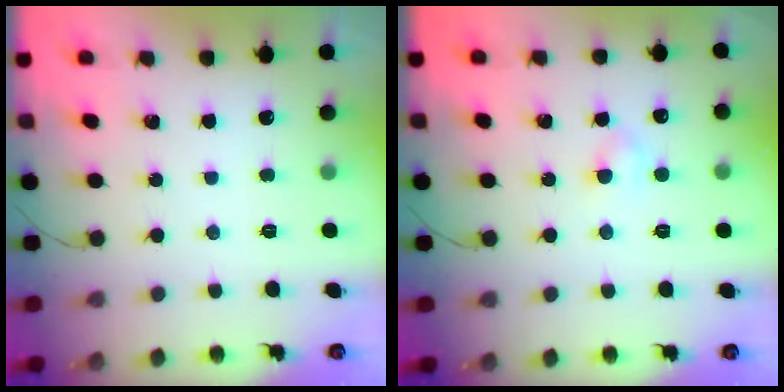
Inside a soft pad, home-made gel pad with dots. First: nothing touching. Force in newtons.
{"total": 2.8, "press": 2.6, "slide": 1.2}